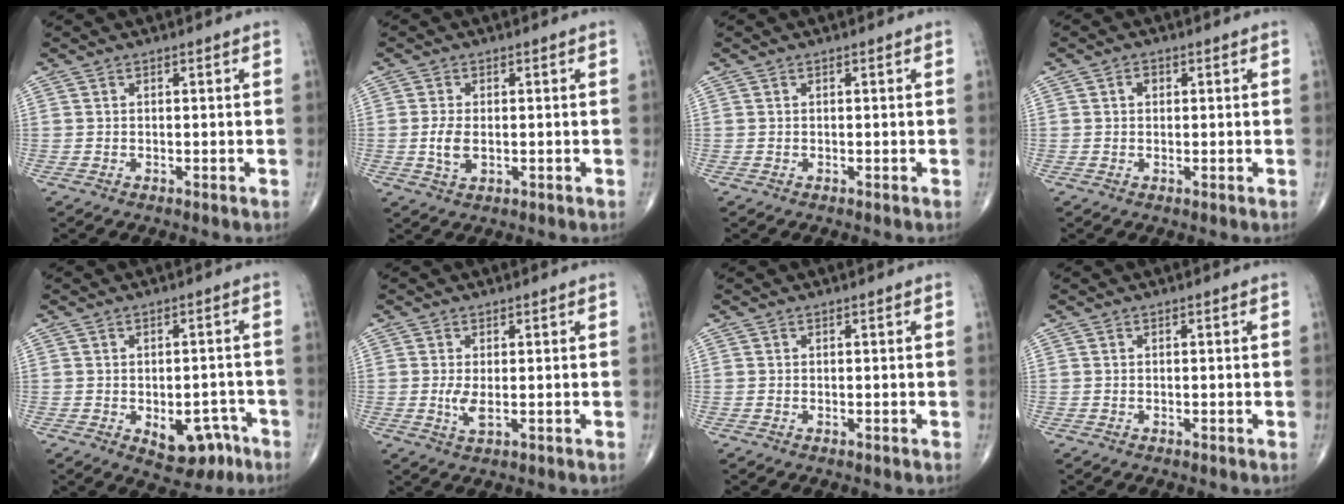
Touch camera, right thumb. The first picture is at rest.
{"total": 3.7, "force": [-0.3, 2.0, 3.1], "torque": [-0.066, -0.006, -0.006]}
{"total": 0.0}
{"total": 1.4, "force": [0.3, 1.2, 0.8], "torque": [-0.006, 0.002, 0.002]}
{"total": 8.0, "force": [-3.4, 4.9, 5.3], "torque": [-0.042, 0.026, -0.033]}
{"total": 2.7, "force": [-0.1, 1.0, 2.5], "torque": [-0.060, -0.010, 0.001]}
{"total": 0.0}
{"total": 0.0}